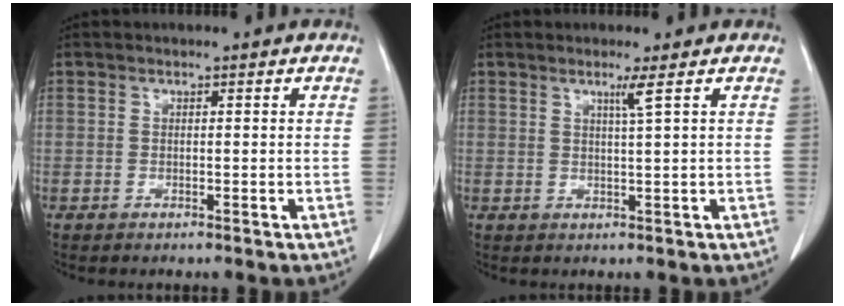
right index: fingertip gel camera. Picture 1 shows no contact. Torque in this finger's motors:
{"motor_torque": [0.06, 0.06, 0.01, 0.05]}